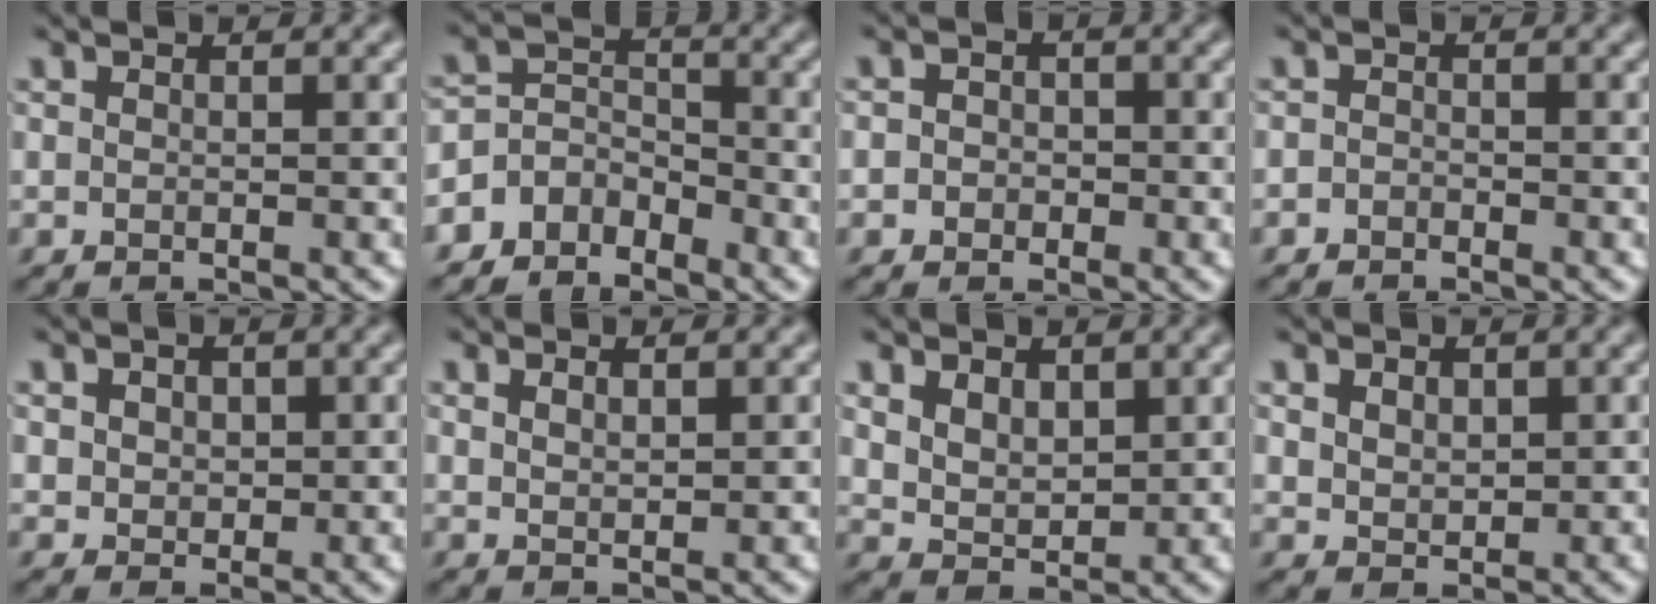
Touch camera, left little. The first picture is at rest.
{"total": 3.9, "force": [-3.1, 2.3, 0.5], "torque": [0.007, 0.017, -0.068]}
{"total": 2.4, "force": [-0.3, 2.2, 1.0], "torque": [0.008, 0.007, -0.033]}
{"total": 0.9, "force": [-0.7, 0.6, 0.1], "torque": [0.006, -0.001, -0.022]}
{"total": 2.7, "force": [1.0, 2.1, 1.4], "torque": [-0.042, 0.008, 0.018]}
{"total": 1.5, "force": [0.9, 0.5, 1.0], "torque": [-0.025, -0.002, 0.023]}
{"total": 3.7, "force": [1.6, 2.4, 2.3], "torque": [-0.047, -0.004, 0.024]}
{"total": 2.5, "force": [1.1, 1.8, 1.4], "torque": [-0.035, 0.002, 0.017]}